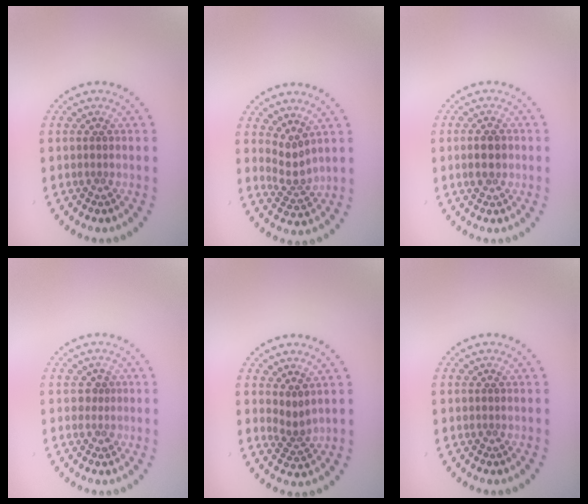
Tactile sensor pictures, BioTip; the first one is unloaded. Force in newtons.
{"total": 2.2, "press": 1.4, "slide": 1.7}
{"total": 2.7, "press": 2.7, "slide": 0.2}
{"total": 1.0, "press": 0.8, "slide": 0.7}
{"total": 1.9, "press": 1.3, "slide": 1.4}
{"total": 0.0}